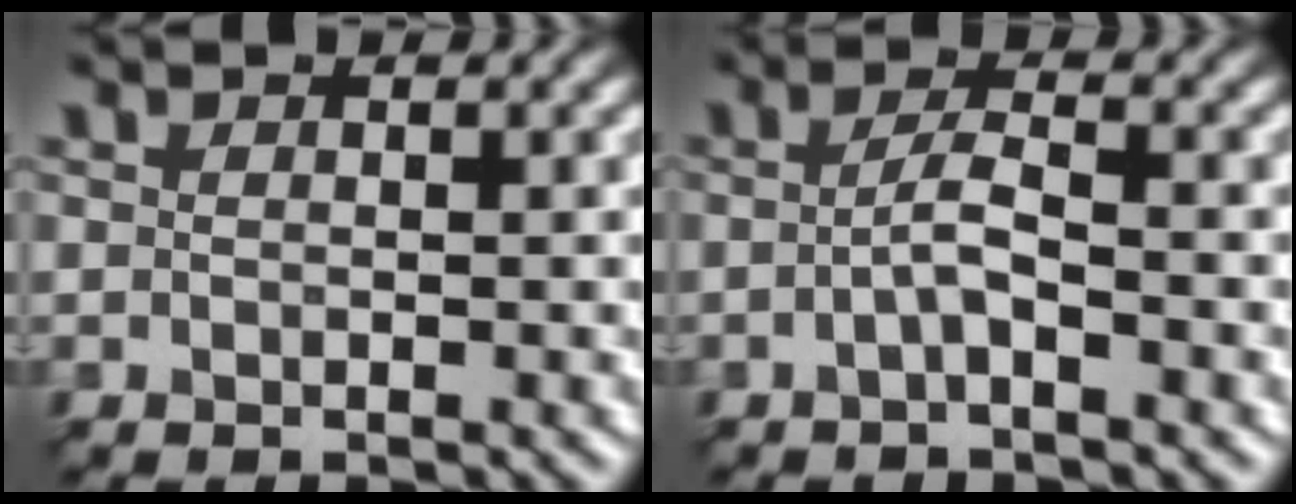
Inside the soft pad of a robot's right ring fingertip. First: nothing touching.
{"total": 1.7, "force": [-1.2, -1.0, 0.6], "torque": [-0.049, 0.006, -0.002]}